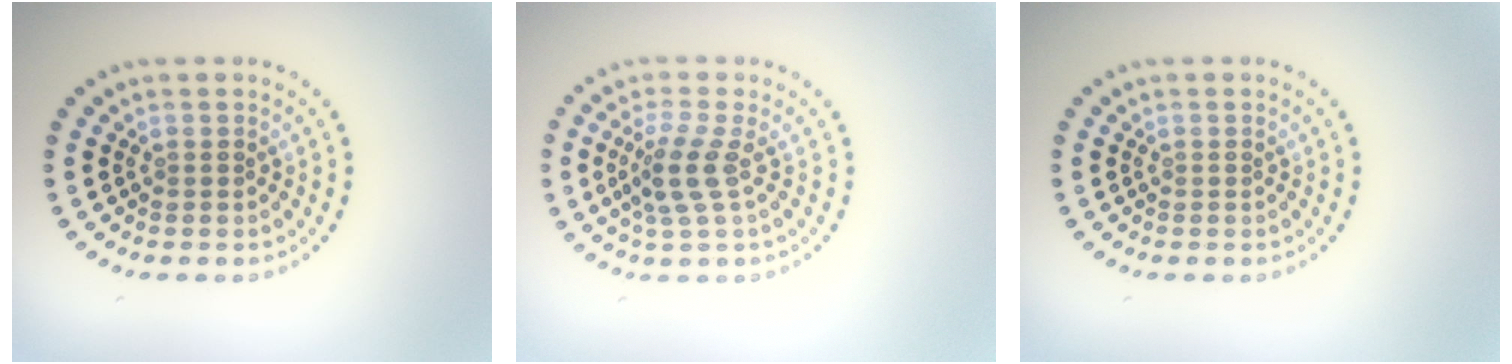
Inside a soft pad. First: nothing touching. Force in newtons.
{"total": 2.9, "press": 2.4, "slide": 1.7}
{"total": 0.0}